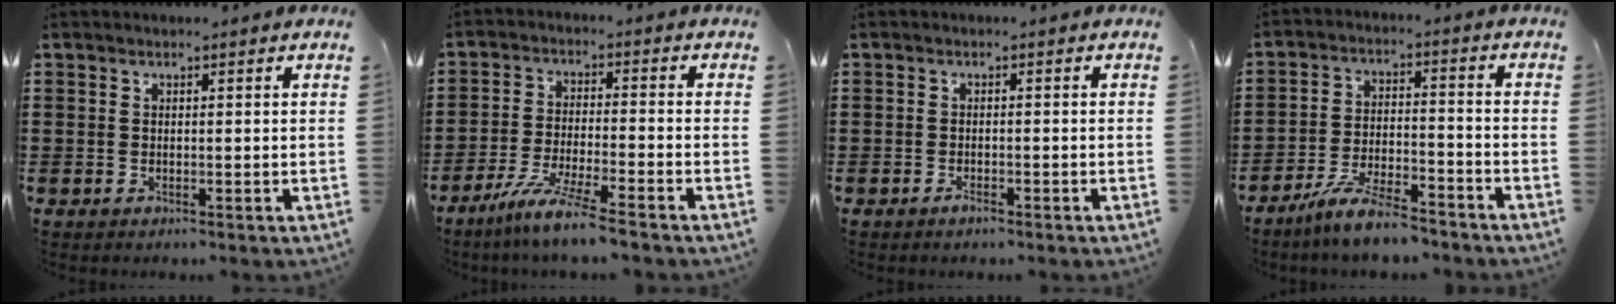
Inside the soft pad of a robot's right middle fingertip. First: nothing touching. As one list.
[{"total": 7.0, "force": [-5.9, -0.6, 3.7], "torque": [-0.075, -0.016, -0.112]}, {"total": 1.1, "force": [-0.9, 0.3, 0.5], "torque": [-0.012, -0.003, -0.016]}, {"total": 7.3, "force": [-6.5, 0.7, 3.4], "torque": [-0.069, 0.003, -0.124]}]